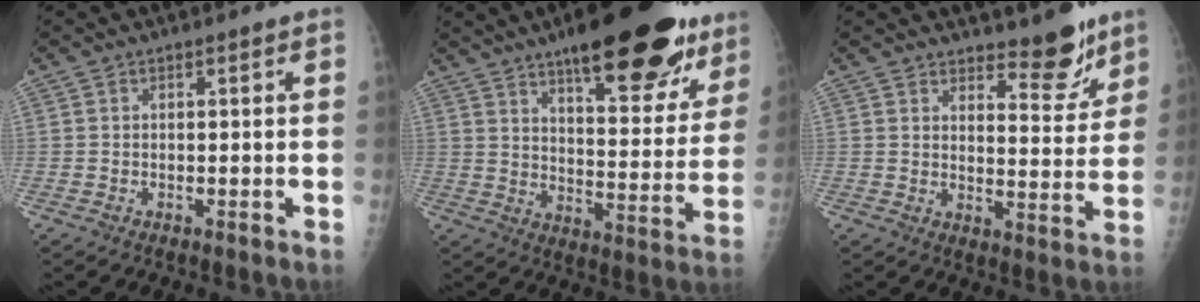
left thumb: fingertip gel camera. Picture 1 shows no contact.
{"total": 26.0, "force": [16.8, 8.4, 18.0], "torque": [-0.211, -0.061, 0.239]}
{"total": 8.2, "force": [6.5, 2.8, 4.1], "torque": [-0.027, -0.055, 0.099]}